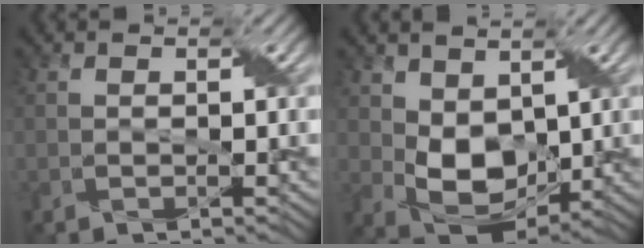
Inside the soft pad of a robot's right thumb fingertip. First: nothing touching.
{"total": 7.3, "force": [1.6, 5.0, 5.1], "torque": [-0.117, -0.014, 0.034]}